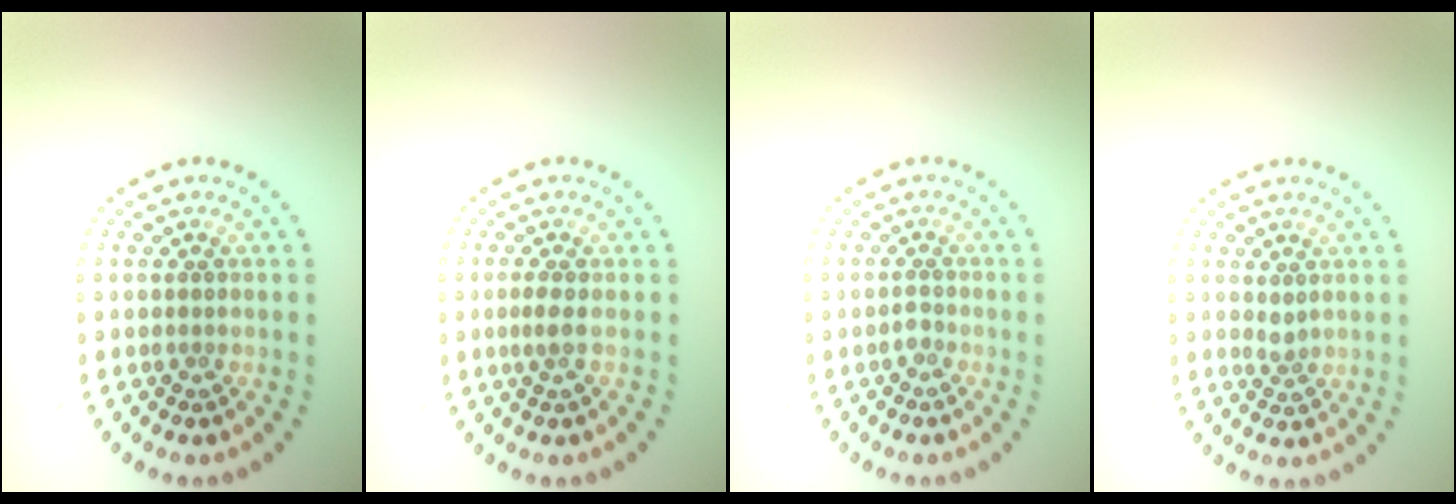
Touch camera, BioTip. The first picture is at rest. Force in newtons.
{"total": 1.2, "press": 0.9, "slide": 0.7}
{"total": 0.8, "press": 0.6, "slide": 0.5}
{"total": 0.9, "press": 0.6, "slide": 0.7}